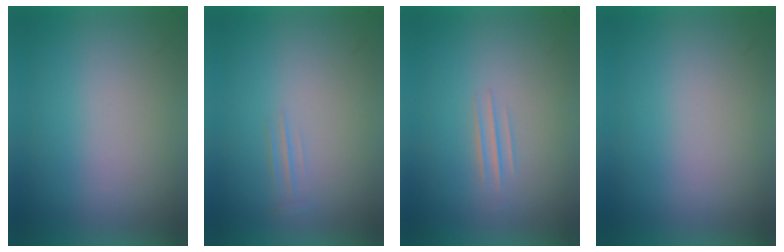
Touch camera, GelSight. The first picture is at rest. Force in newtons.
{"total": 2.0}
{"total": 1.0}
{"total": 1.2}